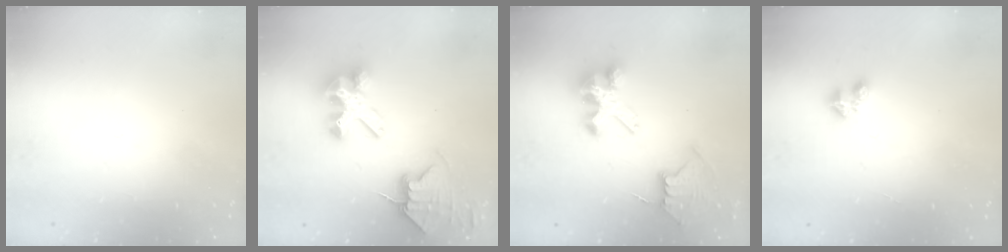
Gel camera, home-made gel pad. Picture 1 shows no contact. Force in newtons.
{"total": 9.9, "press": 9.9, "slide": 1.1}
{"total": 8.9, "press": 8.8, "slide": 0.7}
{"total": 2.7, "press": 2.7, "slide": 0.3}